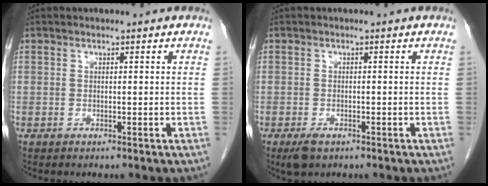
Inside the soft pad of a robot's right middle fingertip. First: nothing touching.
{"total": 2.5, "force": [-1.5, 1.1, 1.6], "torque": [-0.036, -0.005, -0.019]}